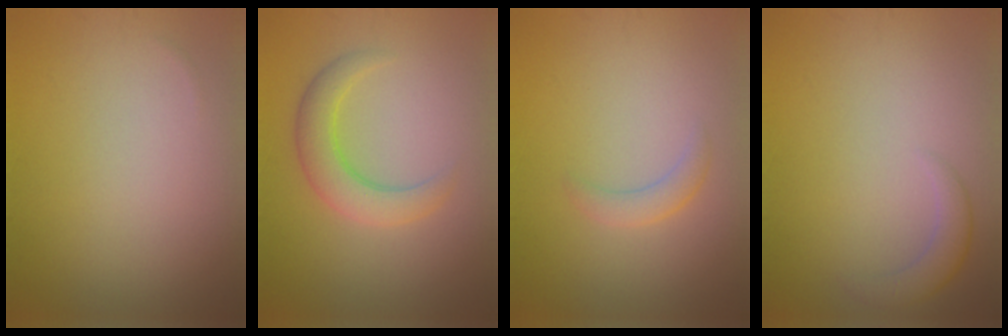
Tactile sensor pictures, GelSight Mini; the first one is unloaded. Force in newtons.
{"total": 3.6, "press": 3.6, "slide": 0.1}
{"total": 1.6, "press": 1.6, "slide": 0.1}
{"total": 2.0, "press": 2.0, "slide": 0.2}